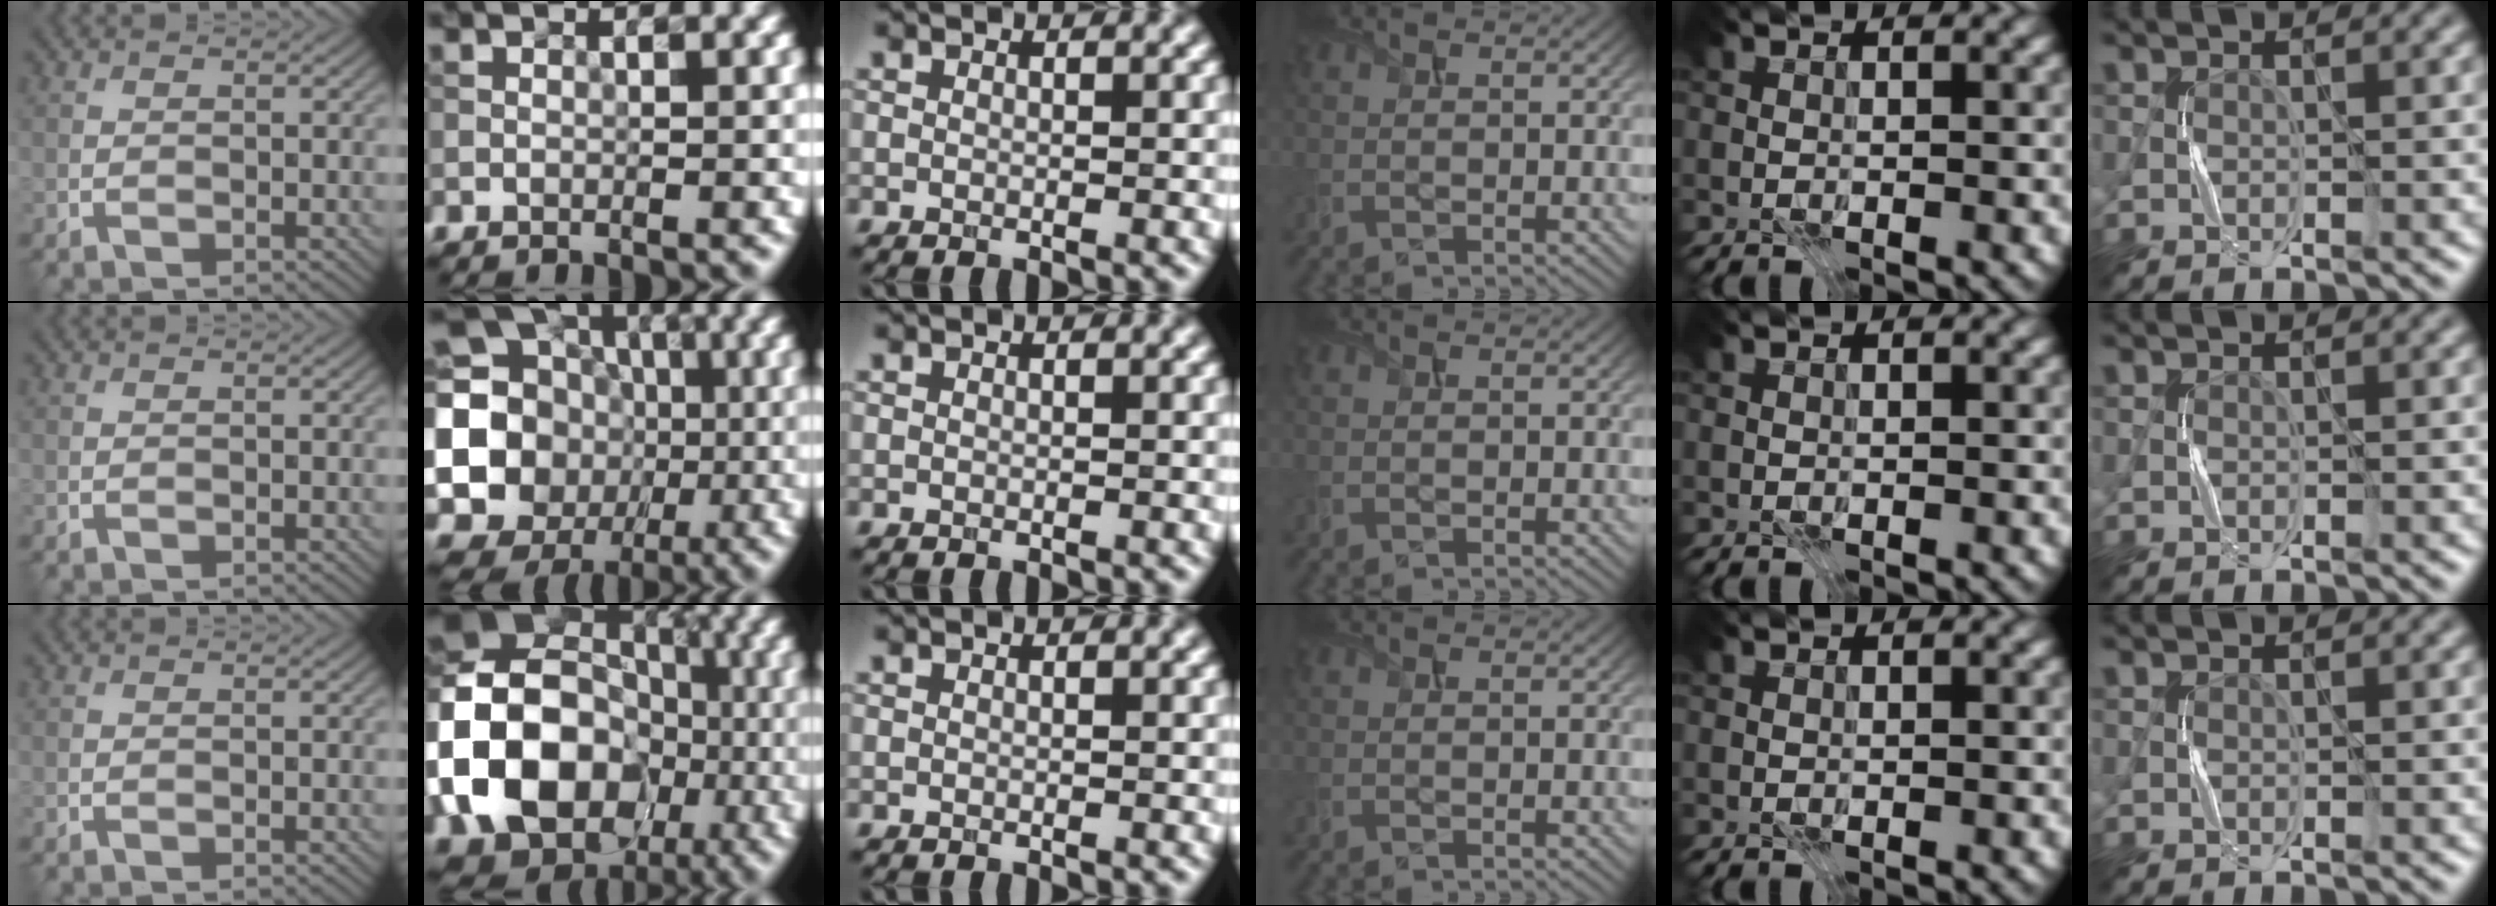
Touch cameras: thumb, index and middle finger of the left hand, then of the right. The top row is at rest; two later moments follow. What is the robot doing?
{"motion": "press", "object": "sticker"}